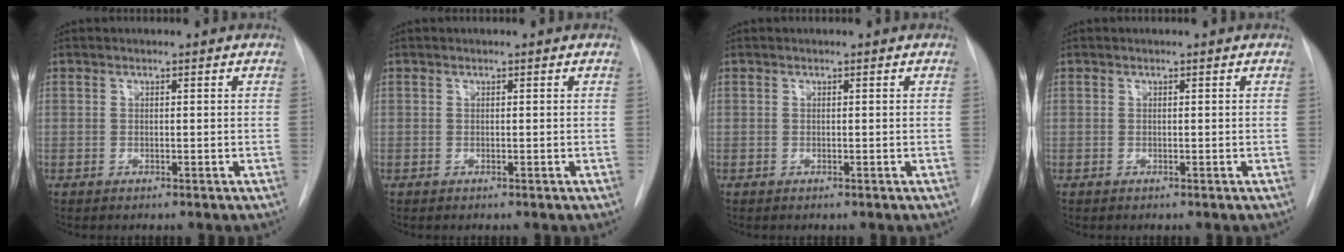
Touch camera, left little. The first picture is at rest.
{"total": 0.0}
{"total": 0.0}
{"total": 0.0}